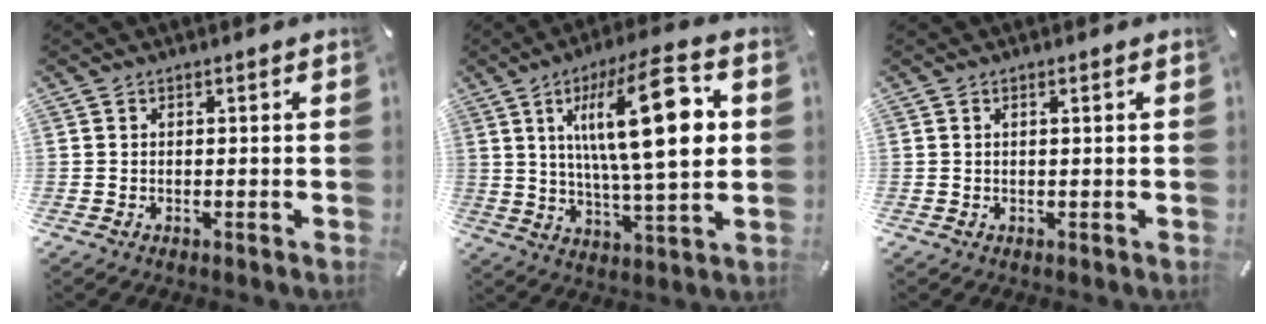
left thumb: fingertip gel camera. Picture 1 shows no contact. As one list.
[{"total": 21.7, "force": [5.8, 5.7, 20.1], "torque": [-0.348, -0.011, 0.073]}, {"total": 1.2, "force": [0.2, 0.1, 1.2], "torque": [-0.022, -0.002, 0.002]}]